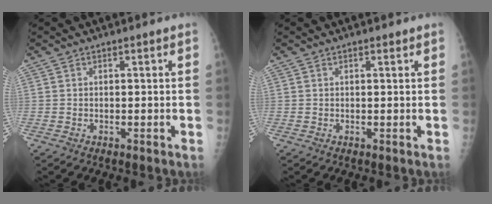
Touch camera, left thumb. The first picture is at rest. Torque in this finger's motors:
{"motor_torque": [-0.14, 0.03, -0.22, -0.09, 0.02]}